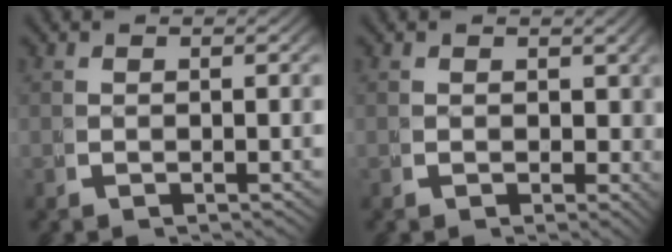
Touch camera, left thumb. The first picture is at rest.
{"total": 1.9, "force": [0.9, 1.5, 0.9], "torque": [-0.003, -0.009, 0.016]}